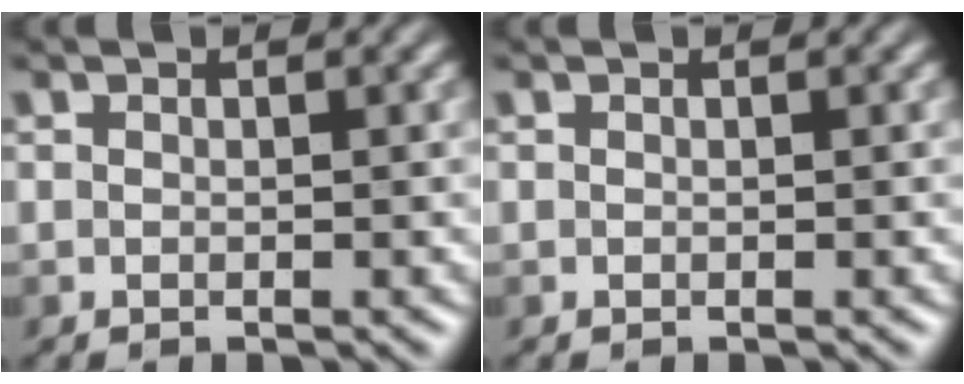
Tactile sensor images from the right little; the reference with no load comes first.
{"total": 0.0}